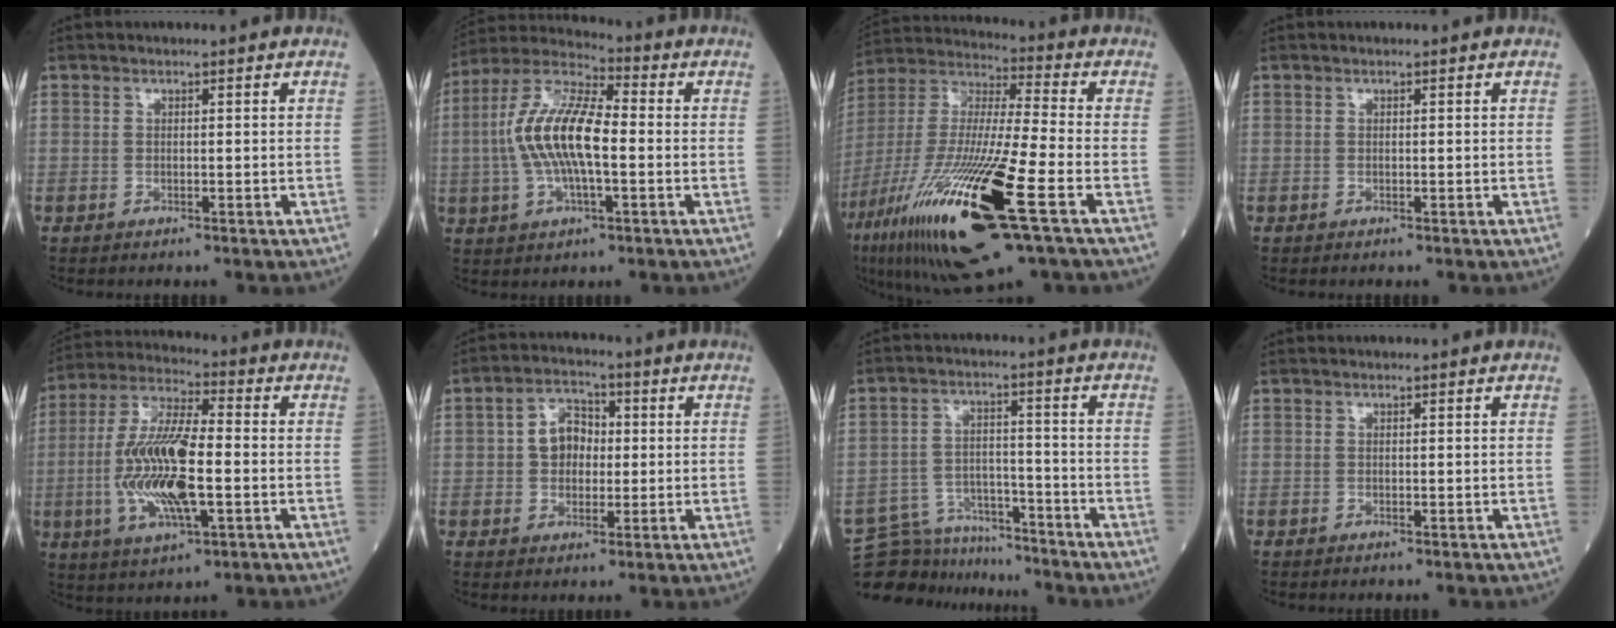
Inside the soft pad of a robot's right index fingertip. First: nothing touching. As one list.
[{"total": 13.2, "force": [-0.7, 4.0, 12.6], "torque": [-0.264, 0.017, -0.016]}, {"total": 27.1, "force": [-11.6, 3.5, 24.3], "torque": [-0.509, -0.061, -0.208]}, {"total": 0.0}, {"total": 15.0, "force": [-2.5, 3.7, 14.3], "torque": [-0.297, -0.001, -0.044]}, {"total": 6.0, "force": [0.4, 4.3, 4.1], "torque": [-0.070, 0.019, 0.006]}, {"total": 10.8, "force": [-10.3, 3.1, 0.2], "torque": [-0.007, 0.029, -0.171]}, {"total": 0.0}]